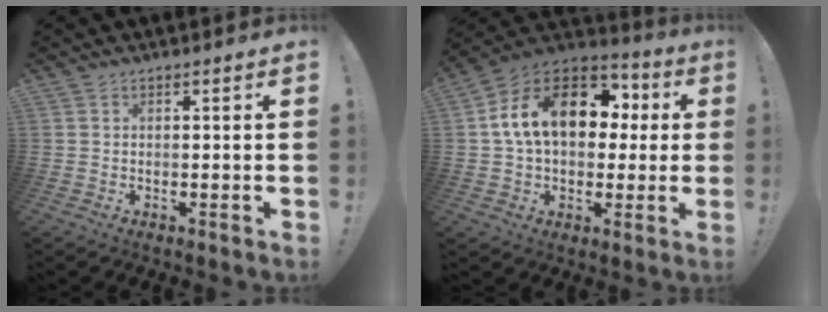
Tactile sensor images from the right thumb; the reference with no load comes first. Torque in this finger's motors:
{"motor_torque": [2.60, 2.41, 1.68, -0.17, 0.18]}